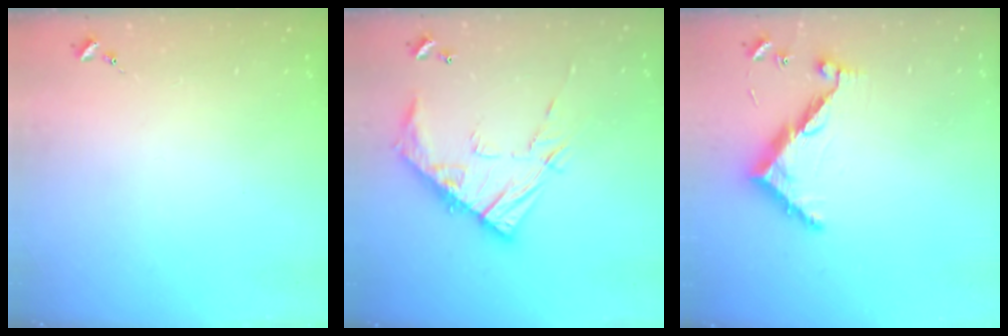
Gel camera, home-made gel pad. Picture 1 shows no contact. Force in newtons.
{"total": 15.0, "press": 15.0, "slide": 1.0}
{"total": 9.3, "press": 9.3, "slide": 0.3}